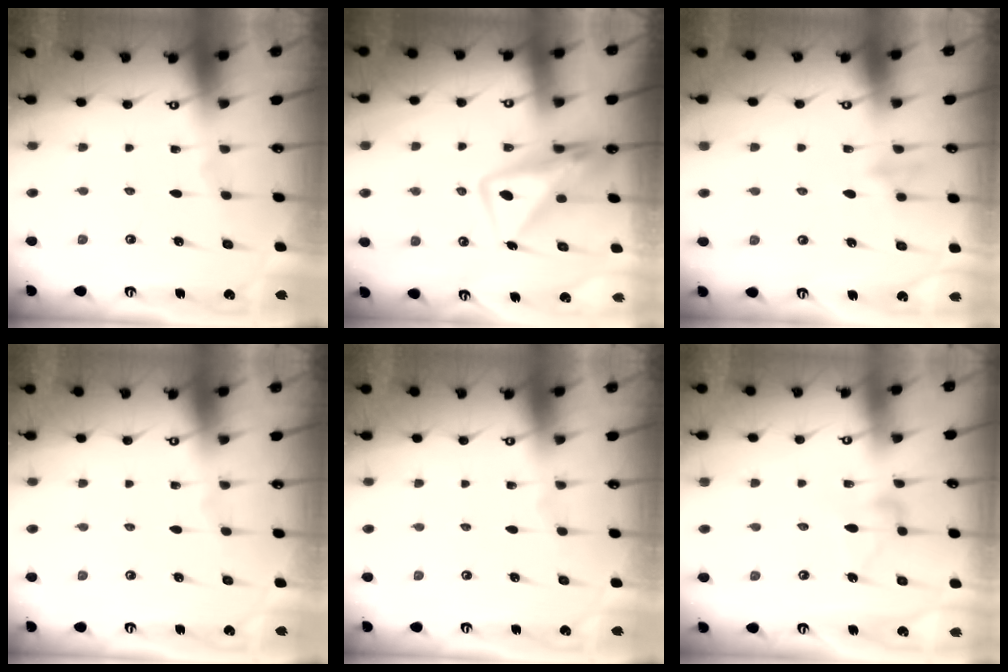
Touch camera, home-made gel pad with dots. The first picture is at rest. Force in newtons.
{"total": 11.1, "press": 11.1, "slide": 1.0}
{"total": 9.1, "press": 9.0, "slide": 1.8}
{"total": 0.0}
{"total": 0.0}
{"total": 7.2, "press": 7.2, "slide": 0.4}